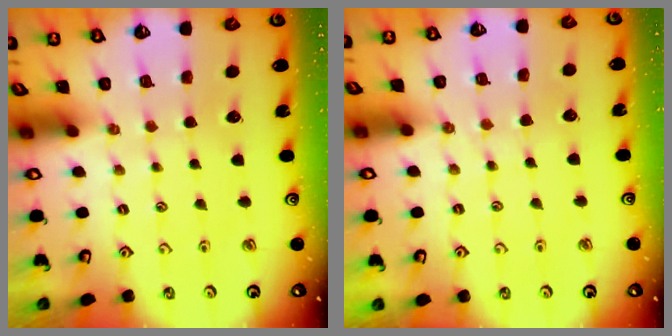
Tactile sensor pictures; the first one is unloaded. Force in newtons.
{"total": 3.7, "press": 3.6, "slide": 0.4}